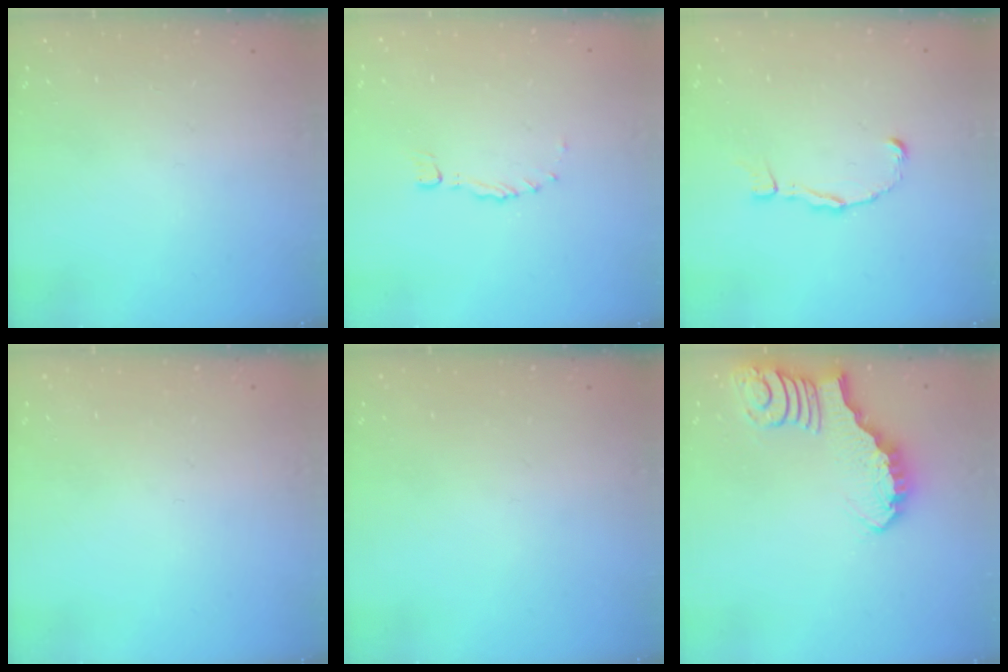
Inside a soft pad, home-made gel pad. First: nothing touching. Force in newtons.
{"total": 0.0}
{"total": 2.4, "press": 2.4, "slide": 0.2}
{"total": 0.0}
{"total": 0.0}
{"total": 2.4, "press": 2.4, "slide": 0.3}